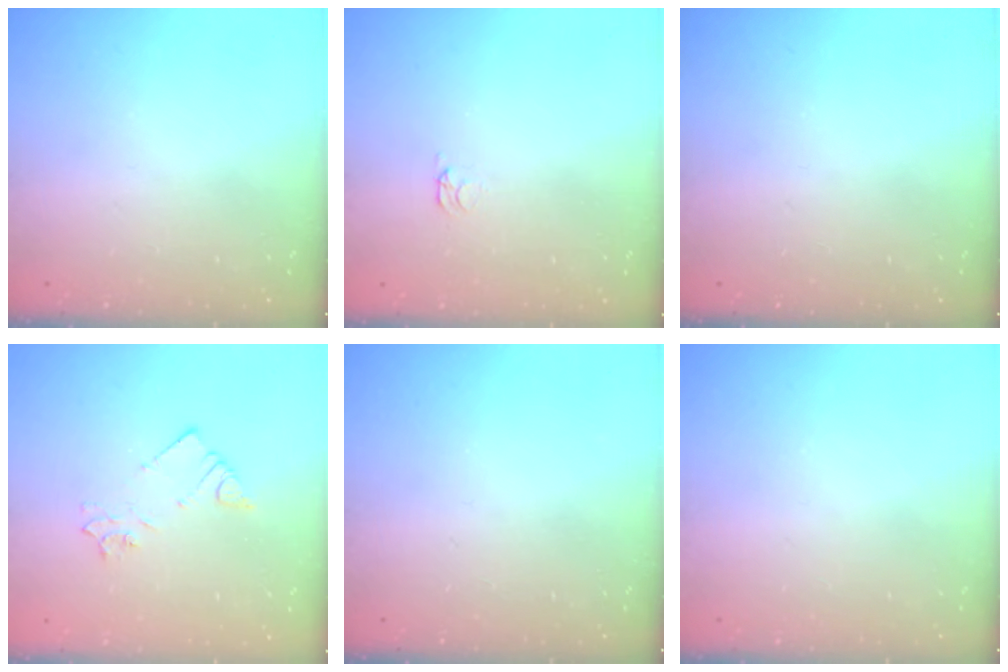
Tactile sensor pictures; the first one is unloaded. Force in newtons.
{"total": 1.6, "press": 1.6, "slide": 0.4}
{"total": 0.0}
{"total": 3.3, "press": 3.3, "slide": 0.3}
{"total": 0.0}
{"total": 0.0}